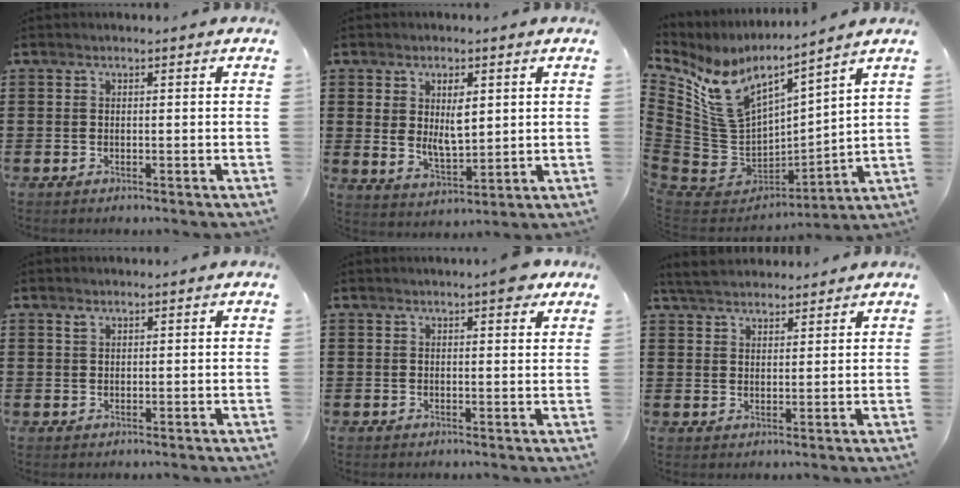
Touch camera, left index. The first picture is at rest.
{"total": 5.8, "force": [1.7, 2.8, 4.8], "torque": [-0.084, 0.000, 0.028]}
{"total": 9.2, "force": [6.5, 4.2, 5.1], "torque": [-0.148, -0.054, 0.117]}
{"total": 1.0, "force": [0.7, 0.5, 0.5], "torque": [-0.012, 0.003, 0.014]}
{"total": 3.7, "force": [2.8, 0.7, 2.3], "torque": [-0.028, -0.006, 0.044]}
{"total": 4.0, "force": [3.8, 1.1, 1.0], "torque": [-0.031, -0.003, 0.072]}